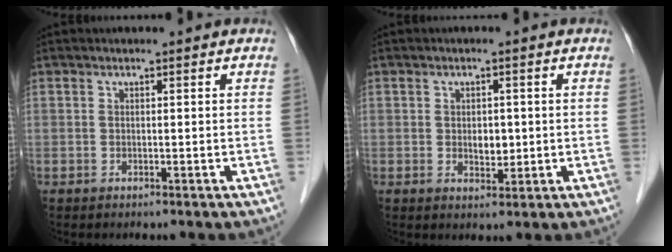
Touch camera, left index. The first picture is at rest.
{"total": 2.7, "force": [-0.1, 1.7, 2.1], "torque": [-0.033, -0.005, 0.003]}